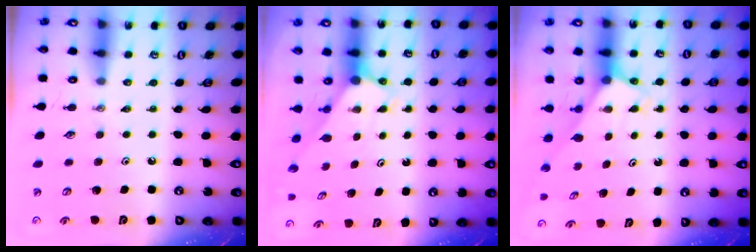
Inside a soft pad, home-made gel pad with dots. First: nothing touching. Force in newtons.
{"total": 2.9, "press": 2.9, "slide": 0.0}
{"total": 2.5, "press": 2.5, "slide": 0.2}